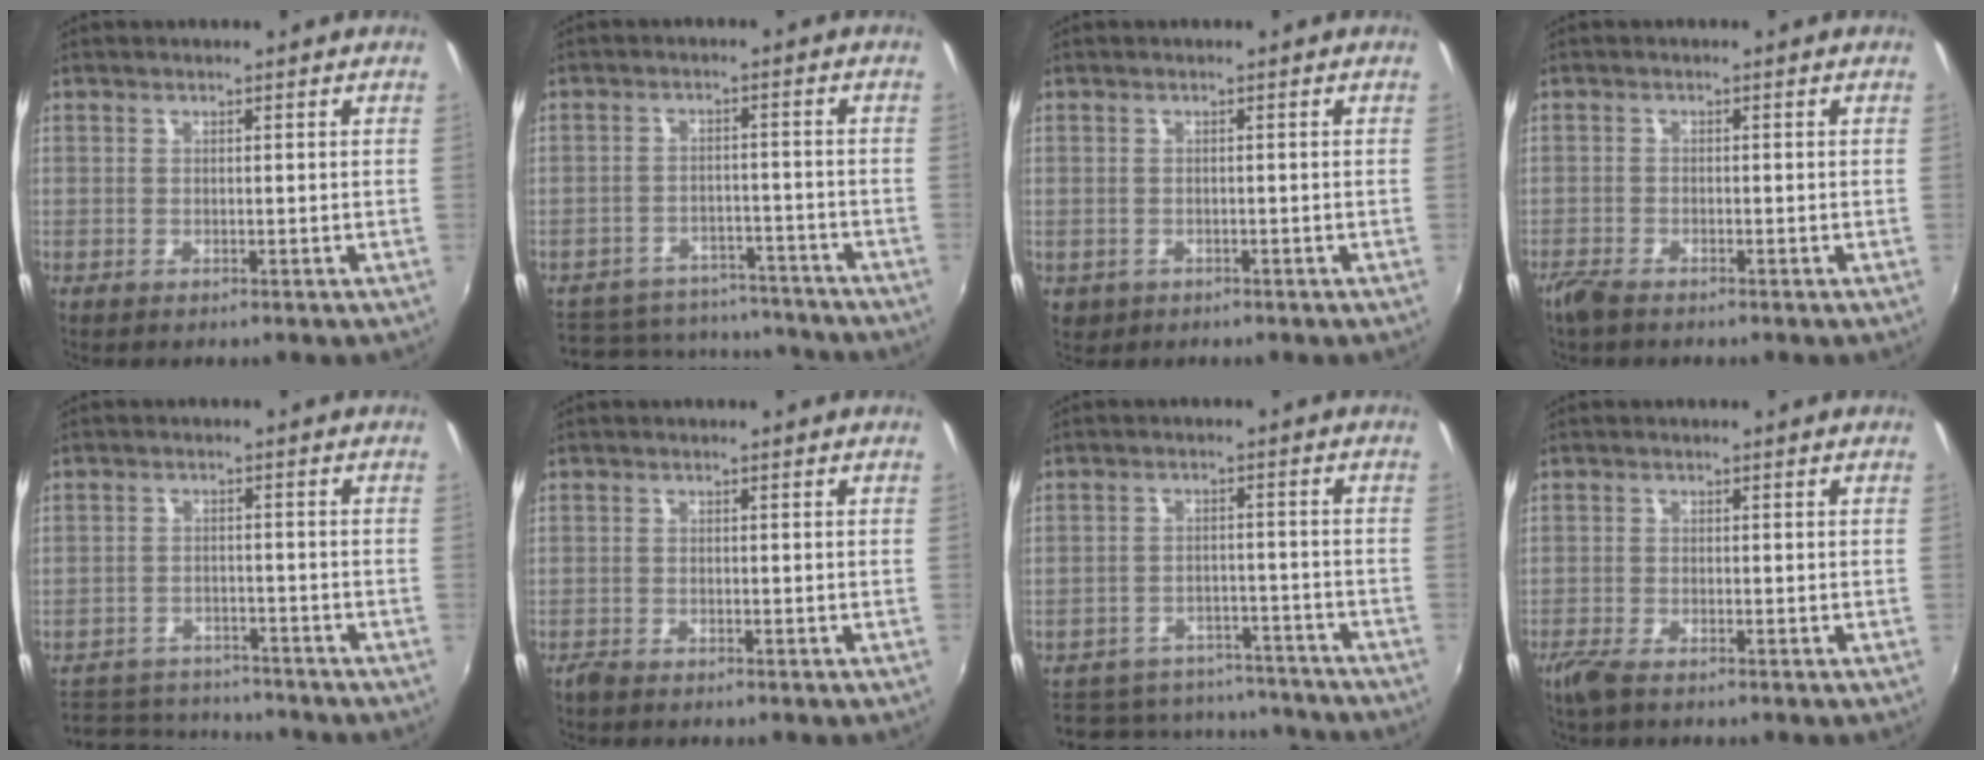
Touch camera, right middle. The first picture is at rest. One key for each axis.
{"total": 16.9, "fx": -14.0, "fy": 7.8, "fz": 5.6, "tx": -0.138, "ty": 0.026, "tz": -0.173}
{"total": 2.4, "fx": -0.8, "fy": 2.0, "fz": 1.0, "tx": -0.025, "ty": -0.003, "tz": -0.006}
{"total": 2.9, "fx": -2.5, "fy": 0.6, "fz": 1.4, "tx": -0.039, "ty": -0.010, "tz": -0.051}
{"total": 11.3, "fx": -10.1, "fy": 3.9, "fz": 2.9, "tx": -0.081, "ty": 0.015, "tz": -0.151}
{"total": 1.4, "fx": -1.3, "fy": 0.3, "fz": 0.3, "tx": -0.008, "ty": -0.006, "tz": -0.028}
{"total": 19.4, "fx": -16.3, "fy": 8.2, "fz": 6.7, "tx": -0.157, "ty": 0.022, "tz": -0.201}
{"total": 3.1, "fx": -2.4, "fy": 0.6, "fz": 1.9, "tx": -0.049, "ty": -0.010, "tz": -0.050}